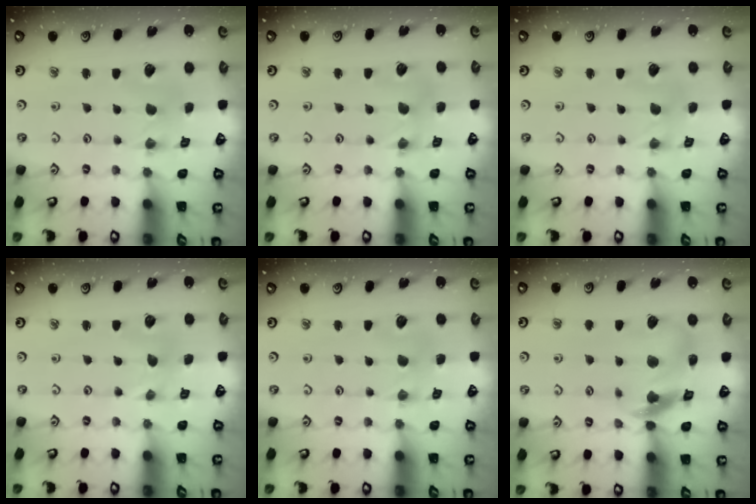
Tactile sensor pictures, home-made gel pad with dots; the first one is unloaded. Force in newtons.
{"total": 1.9, "press": 1.9, "slide": 0.3}
{"total": 0.0}
{"total": 0.0}
{"total": 2.7, "press": 2.6, "slide": 0.5}
{"total": 10.7, "press": 10.6, "slide": 1.5}